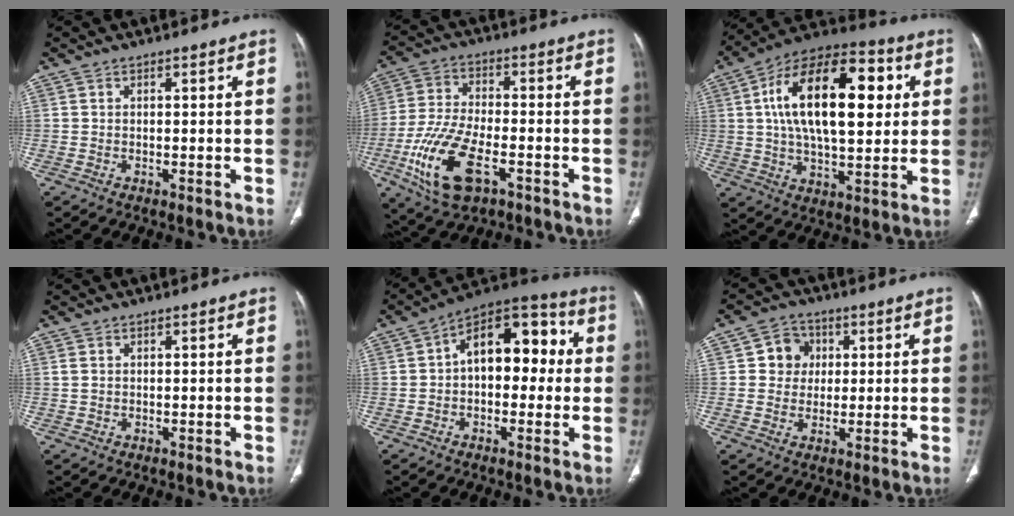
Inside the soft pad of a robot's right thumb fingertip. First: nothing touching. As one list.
[{"total": 15.2, "force": [-6.1, 7.1, 11.9], "torque": [-0.247, 0.011, -0.108]}, {"total": 24.1, "force": [4.8, 11.8, 20.4], "torque": [-0.320, 0.013, 0.068]}, {"total": 1.1, "force": [0.4, 0.8, 0.6], "torque": [-0.015, 0.004, 0.013]}, {"total": 15.3, "force": [1.4, 9.2, 12.1], "torque": [-0.135, 0.047, 0.008]}, {"total": 6.4, "force": [1.3, 6.0, 2.0], "torque": [0.006, 0.005, 0.017]}]